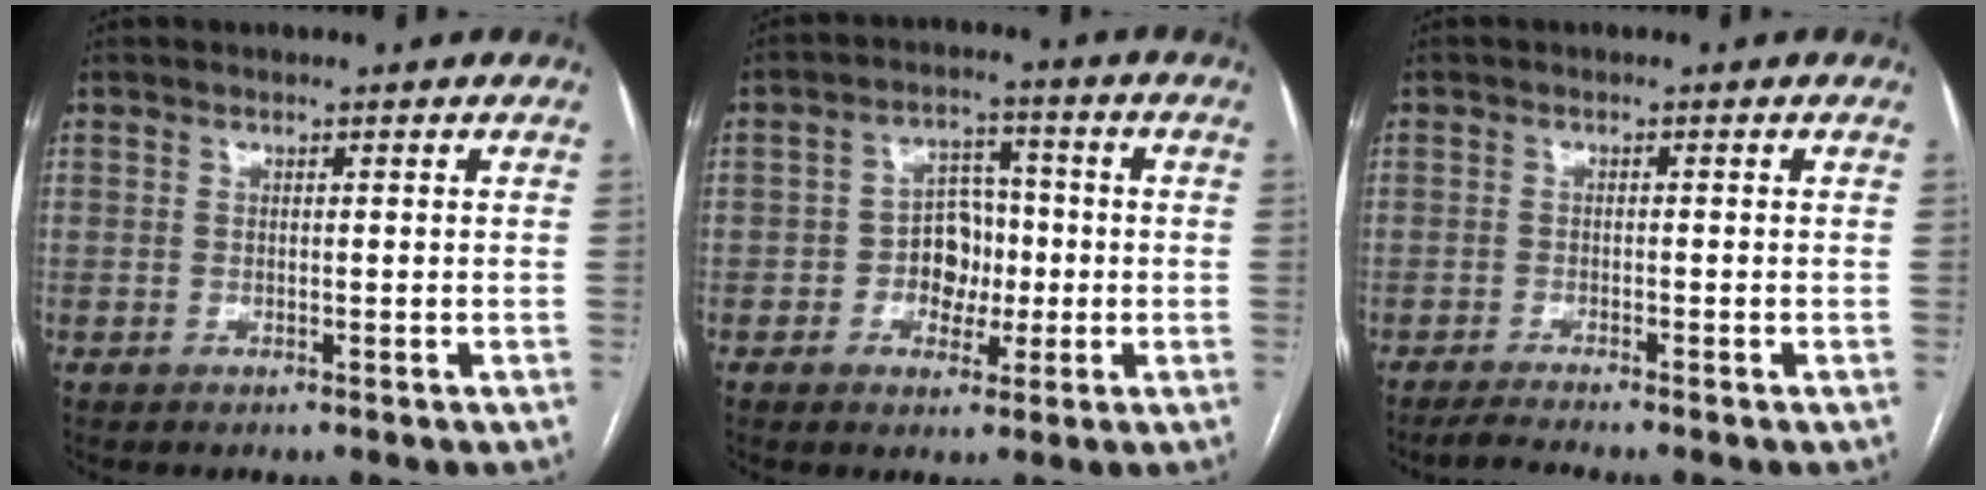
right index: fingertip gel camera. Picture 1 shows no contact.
{"total": 6.3, "force": [-1.2, 4.7, 4.1], "torque": [-0.066, 0.022, -0.019]}
{"total": 3.0, "force": [-2.7, -0.9, 1.0], "torque": [-0.027, -0.016, -0.050]}